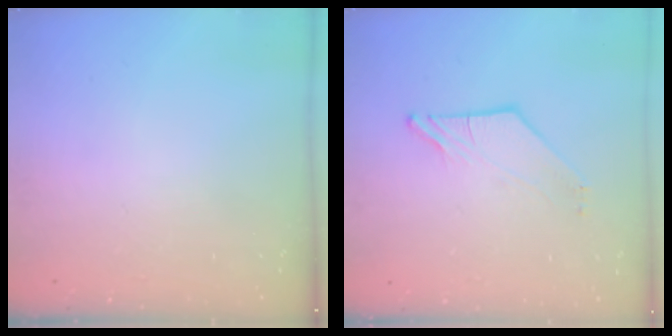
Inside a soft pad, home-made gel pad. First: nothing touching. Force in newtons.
{"total": 3.4, "press": 3.4, "slide": 0.3}